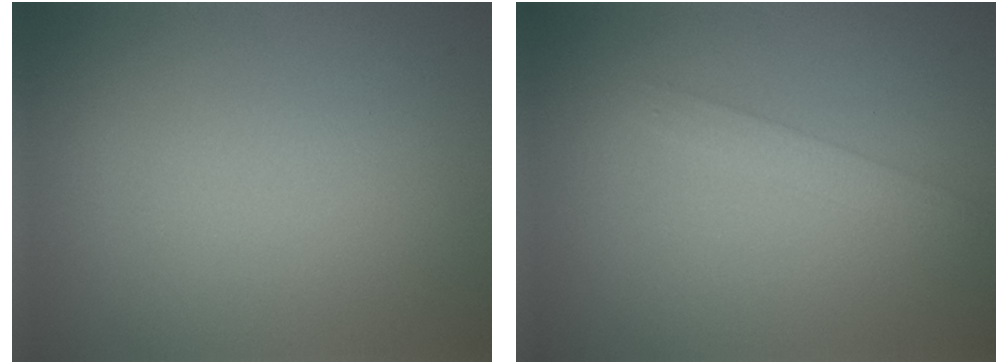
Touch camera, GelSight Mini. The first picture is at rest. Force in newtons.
{"total": 1.6, "press": 1.6, "slide": 0.2}